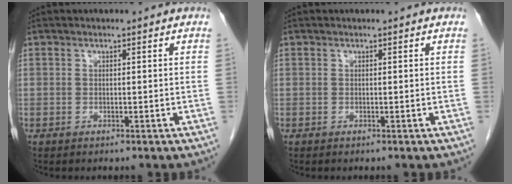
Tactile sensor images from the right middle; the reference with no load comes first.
{"total": 0.0}